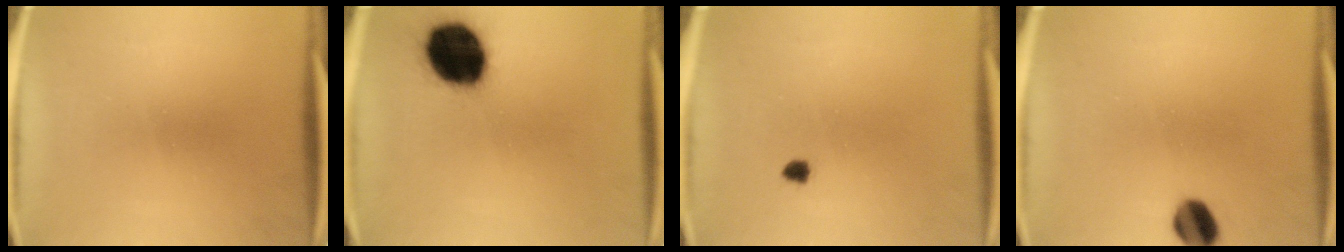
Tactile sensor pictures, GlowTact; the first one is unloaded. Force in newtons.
{"total": 19.2}
{"total": 1.1}
{"total": 6.3}